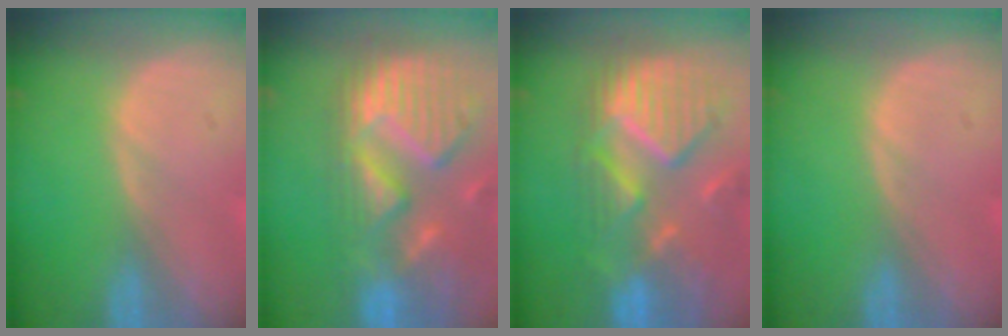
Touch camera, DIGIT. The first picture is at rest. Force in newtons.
{"total": 13.9, "press": 11.7, "slide": 7.5}
{"total": 12.2, "press": 10.5, "slide": 6.1}
{"total": 0.0}